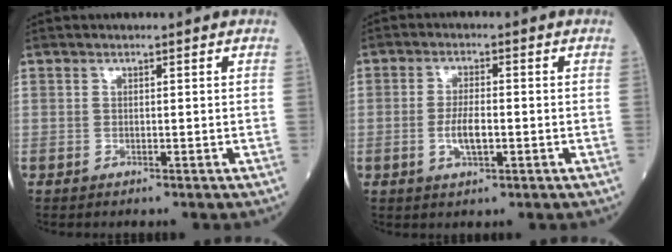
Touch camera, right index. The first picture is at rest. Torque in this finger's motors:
{"motor_torque": [0.13, -0.08, 0.14, 0.06]}